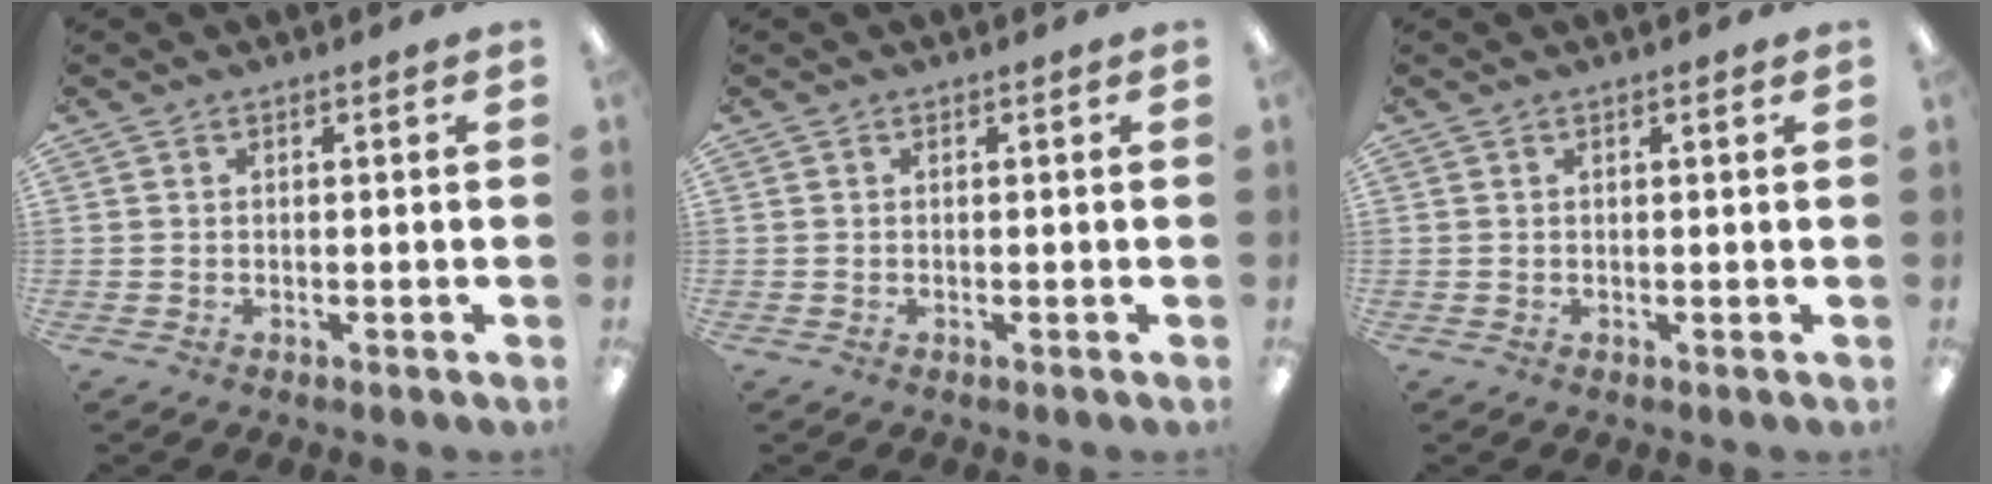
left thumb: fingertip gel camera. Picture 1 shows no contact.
{"total": 0.0}
{"total": 0.5, "force": [0.4, 0.0, 0.4], "torque": [-0.008, 0.002, 0.006]}